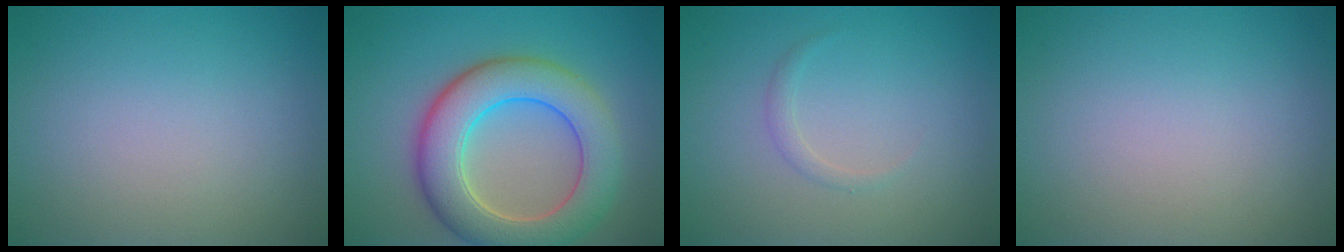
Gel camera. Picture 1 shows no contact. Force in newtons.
{"total": 8.4, "press": 8.3, "slide": 0.5}
{"total": 0.9, "press": 0.9, "slide": 0.1}
{"total": 0.0}